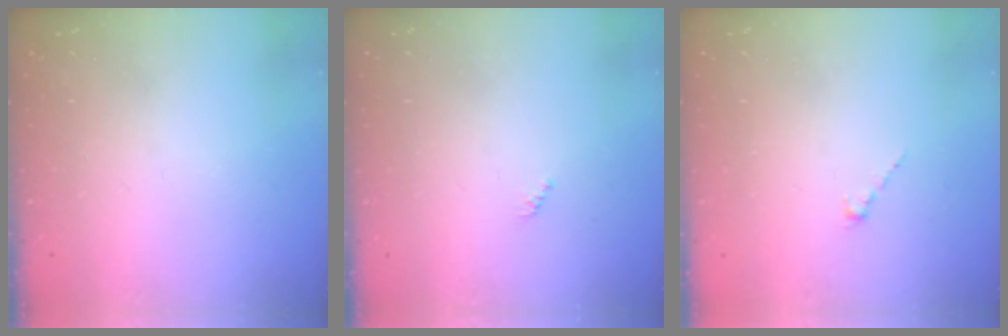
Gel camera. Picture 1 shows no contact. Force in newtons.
{"total": 0.7, "press": 0.7, "slide": 0.3}
{"total": 0.0}